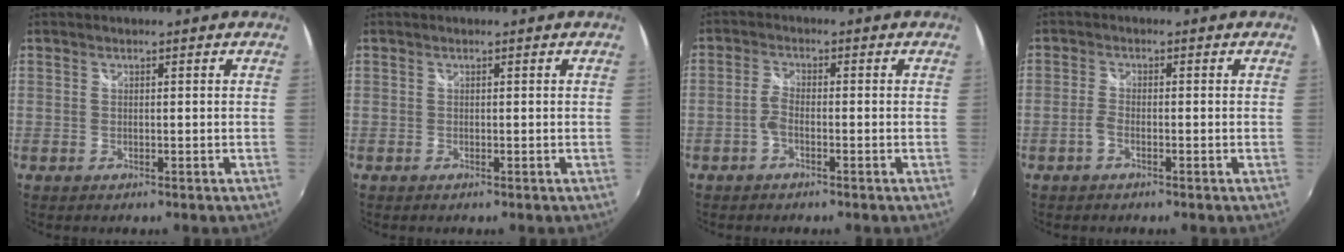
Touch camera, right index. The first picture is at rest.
{"total": 0.0}
{"total": 2.3, "force": [-1.2, 0.9, 1.7], "torque": [-0.046, 0.005, -0.028]}
{"total": 1.9, "force": [-1.1, 0.6, 1.4], "torque": [-0.041, 0.002, -0.026]}